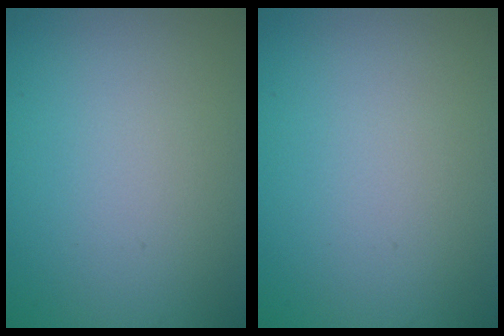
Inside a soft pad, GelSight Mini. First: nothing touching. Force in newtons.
{"total": 0.0}